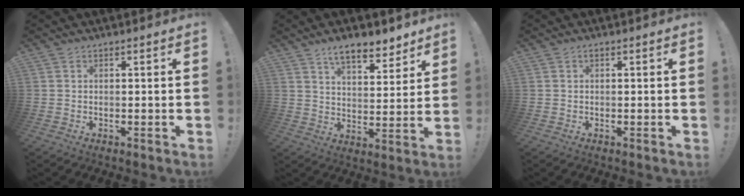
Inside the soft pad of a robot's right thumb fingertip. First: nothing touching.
{"total": 10.3, "force": [8.0, 3.9, 5.3], "torque": [-0.083, -0.048, 0.144]}
{"total": 0.5, "force": [0.2, 0.3, 0.4], "torque": [-0.006, 0.001, 0.003]}